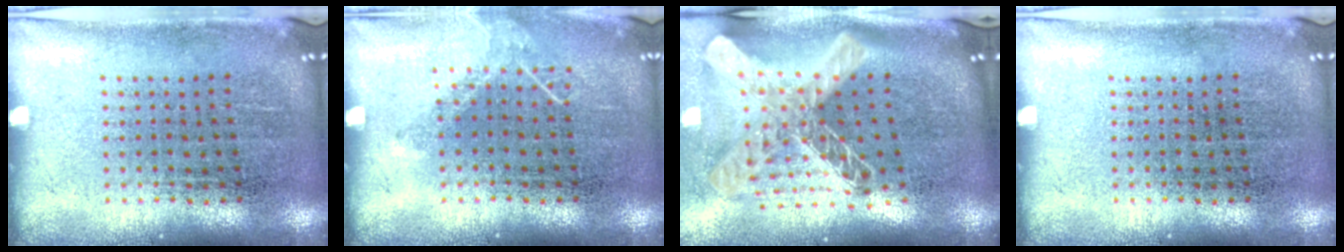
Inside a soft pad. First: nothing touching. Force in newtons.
{"total": 1.0, "press": 0.9, "slide": 0.2}
{"total": 2.9, "press": 2.0, "slide": 2.1}
{"total": 0.0}